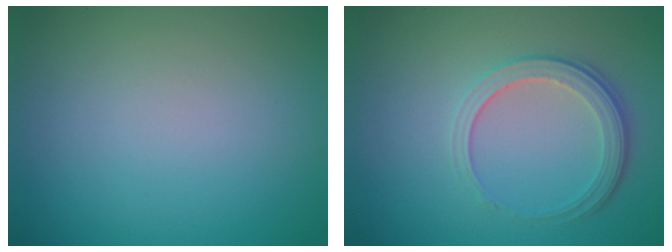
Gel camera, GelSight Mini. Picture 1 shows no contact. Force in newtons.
{"total": 3.7, "press": 2.7, "slide": 2.5}